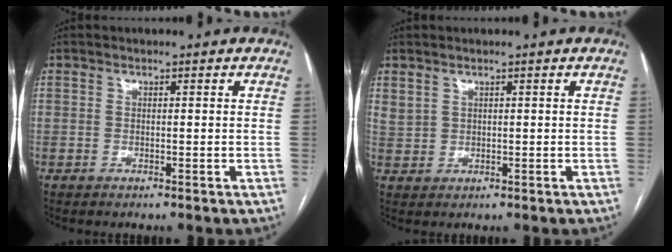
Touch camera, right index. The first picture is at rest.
{"total": 1.9, "force": [1.5, 1.1, 0.6], "torque": [-0.014, 0.005, 0.036]}